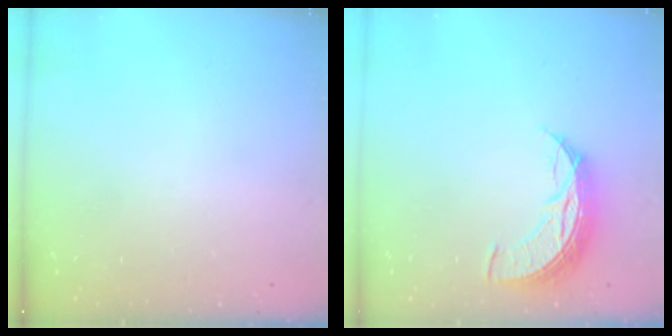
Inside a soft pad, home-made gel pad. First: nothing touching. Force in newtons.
{"total": 8.6, "press": 8.6, "slide": 0.8}